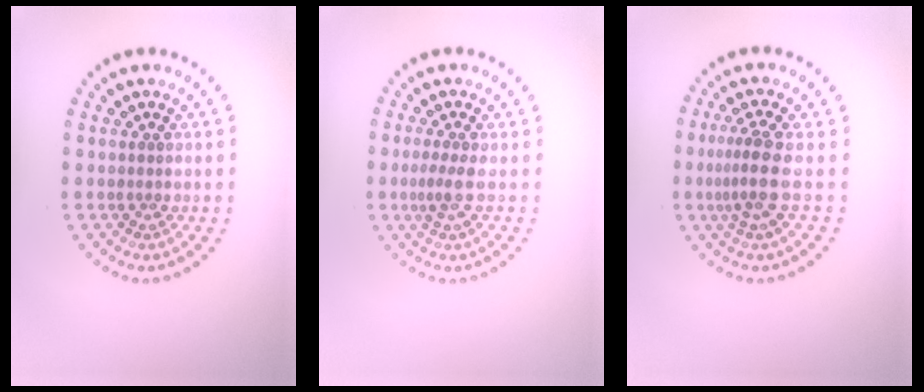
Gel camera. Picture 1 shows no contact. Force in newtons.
{"total": 1.5, "press": 1.3, "slide": 0.9}
{"total": 2.9, "press": 2.1, "slide": 1.9}